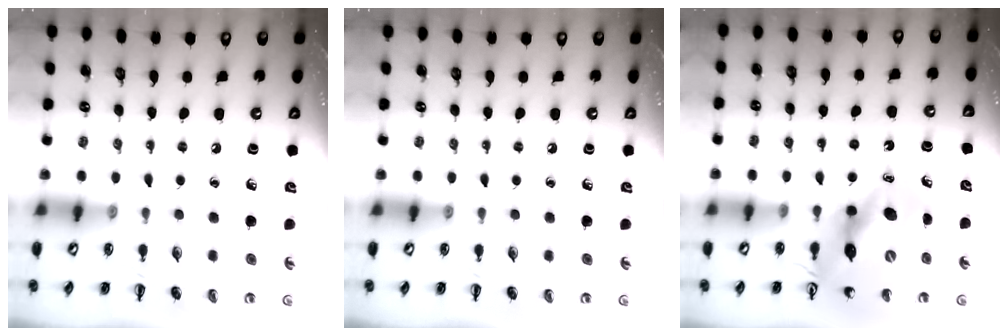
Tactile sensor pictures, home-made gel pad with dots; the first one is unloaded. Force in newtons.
{"total": 0.0}
{"total": 11.0, "press": 10.5, "slide": 3.4}